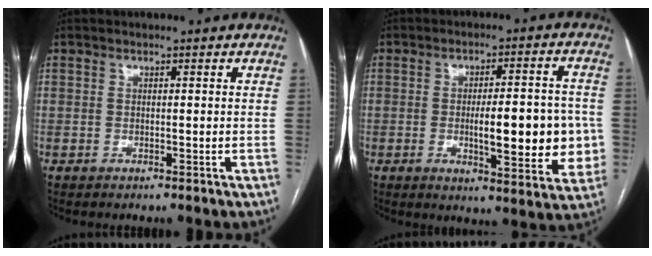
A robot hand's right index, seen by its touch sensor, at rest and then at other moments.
{"total": 13.0, "force": [-1.4, 3.4, 12.5], "torque": [-0.165, 0.008, -0.010]}